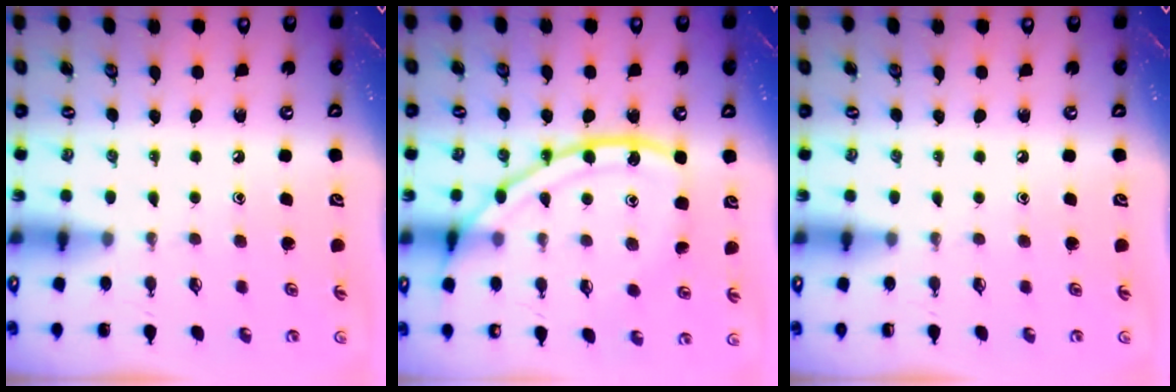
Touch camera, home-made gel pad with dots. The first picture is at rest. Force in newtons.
{"total": 14.9, "press": 14.9, "slide": 0.8}
{"total": 0.0}